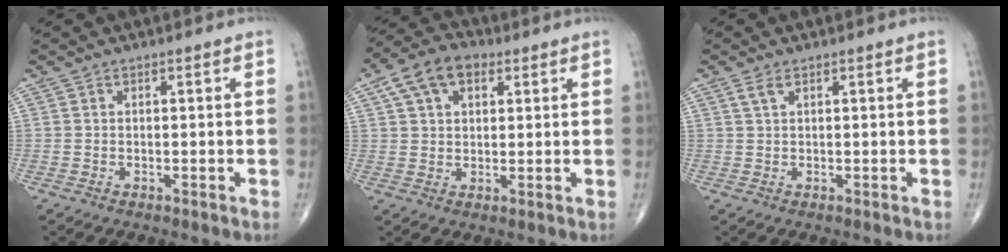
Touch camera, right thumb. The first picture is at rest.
{"total": 9.2, "force": [4.0, 5.7, 6.0], "torque": [-0.097, 0.012, 0.062]}
{"total": 1.7, "force": [0.9, 0.6, 1.2], "torque": [-0.030, 0.006, 0.024]}